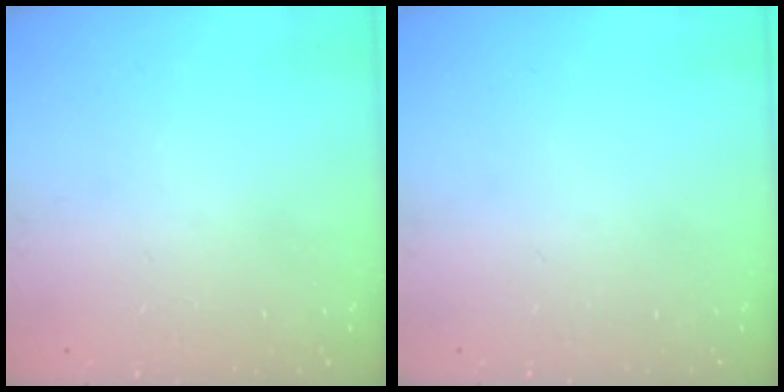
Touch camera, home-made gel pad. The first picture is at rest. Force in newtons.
{"total": 0.0}